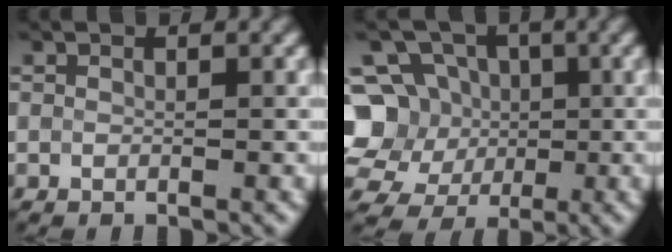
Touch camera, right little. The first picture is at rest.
{"total": 8.0, "force": [-0.4, 7.3, 3.0], "torque": [-0.056, 0.010, -0.041]}